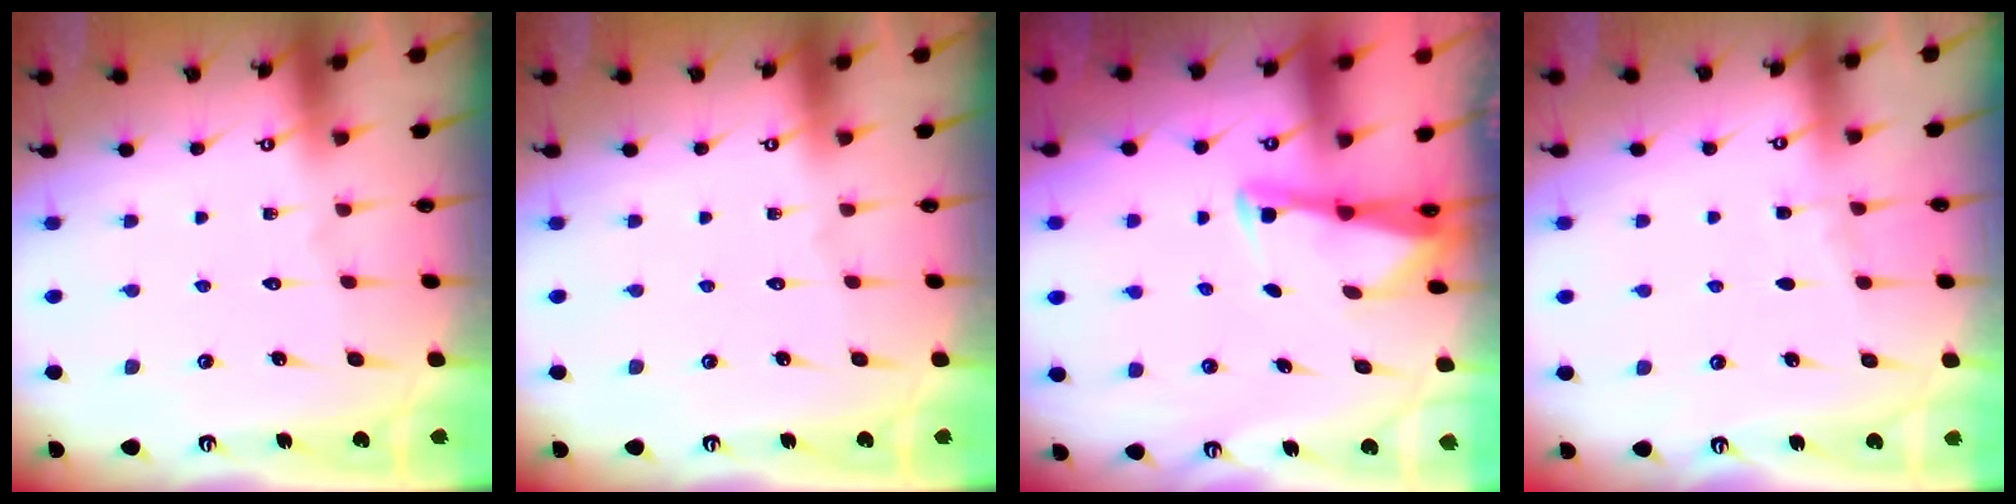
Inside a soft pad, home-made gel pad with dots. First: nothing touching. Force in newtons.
{"total": 0.0}
{"total": 2.7, "press": 2.7, "slide": 0.3}
{"total": 4.0, "press": 4.0, "slide": 0.5}